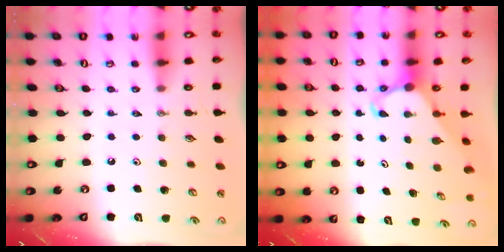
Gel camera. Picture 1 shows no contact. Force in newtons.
{"total": 3.9, "press": 3.8, "slide": 0.4}